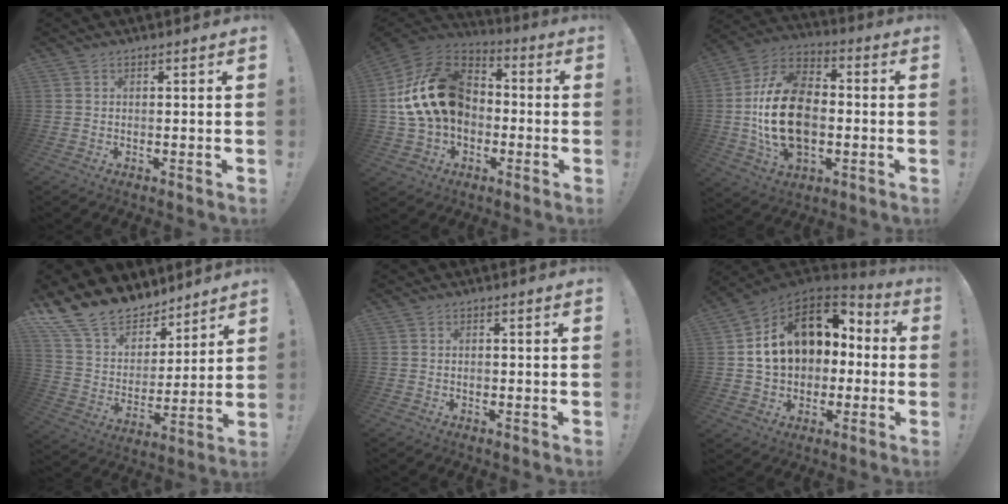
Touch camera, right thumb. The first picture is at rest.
{"total": 21.5, "force": [1.7, 15.5, 14.7], "torque": [-0.259, 0.014, 0.043]}
{"total": 23.0, "force": [-1.8, 15.4, 17.0], "torque": [-0.305, 0.024, -0.020]}
{"total": 16.7, "force": [13.3, 8.8, 4.8], "torque": [-0.103, -0.095, 0.260]}
{"total": 0.7, "force": [-0.3, 0.6, 0.3], "torque": [0.003, -0.001, -0.007]}
{"total": 17.3, "force": [4.9, 12.7, 10.8], "torque": [-0.157, -0.008, 0.098]}